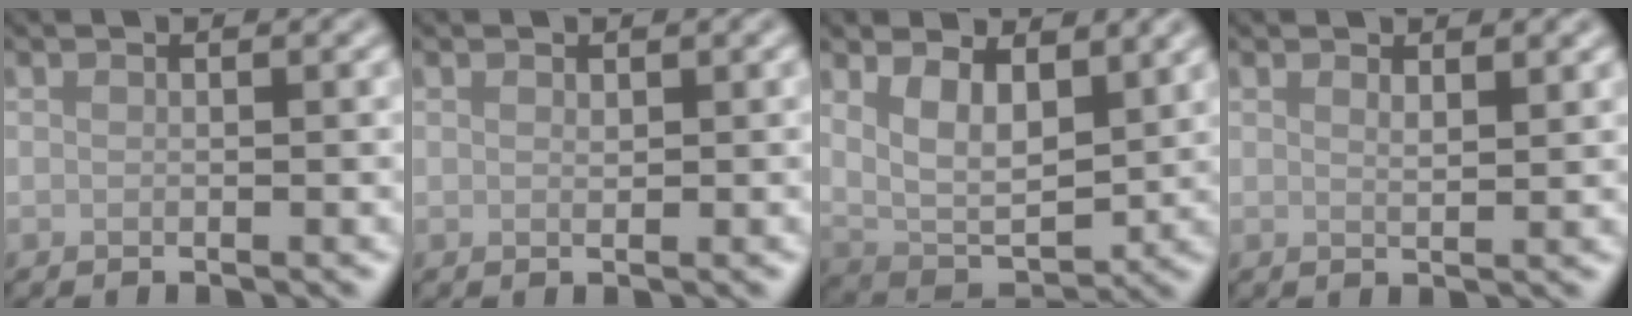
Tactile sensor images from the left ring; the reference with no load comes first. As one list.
[{"total": 0.5, "force": [0.4, 0.2, 0.3], "torque": [-0.003, -0.003, 0.007]}, {"total": 6.0, "force": [2.2, 3.2, 4.6], "torque": [-0.086, -0.011, 0.040]}, {"total": 1.3, "force": [1.1, 0.3, 0.8], "torque": [-0.011, -0.003, 0.019]}]